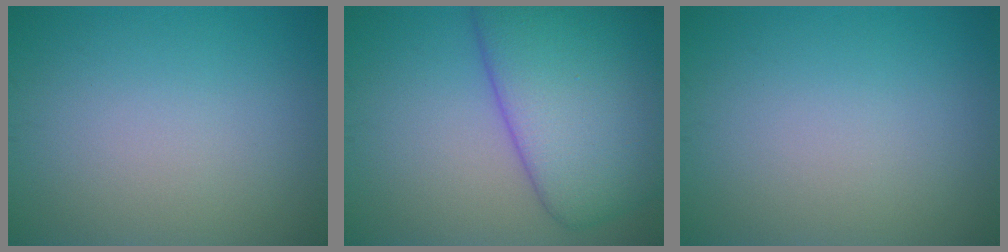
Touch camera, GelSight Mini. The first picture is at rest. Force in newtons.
{"total": 10.8, "press": 10.8, "slide": 0.5}
{"total": 0.0}